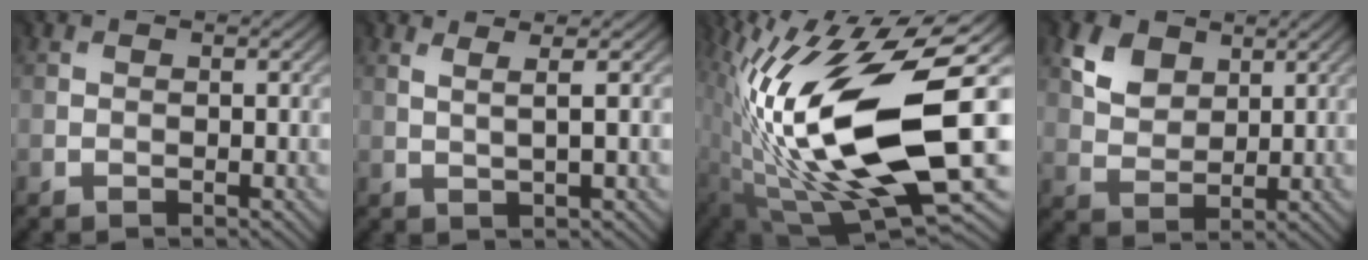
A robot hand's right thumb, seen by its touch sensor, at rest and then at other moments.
{"total": 1.6, "force": [0.9, -0.2, 1.3], "torque": [-0.011, 0.002, 0.011]}
{"total": 18.8, "force": [-0.6, 6.7, 17.5], "torque": [-0.343, -0.011, -0.008]}
{"total": 4.9, "force": [2.9, 3.4, 2.1], "torque": [-0.047, -0.002, 0.061]}